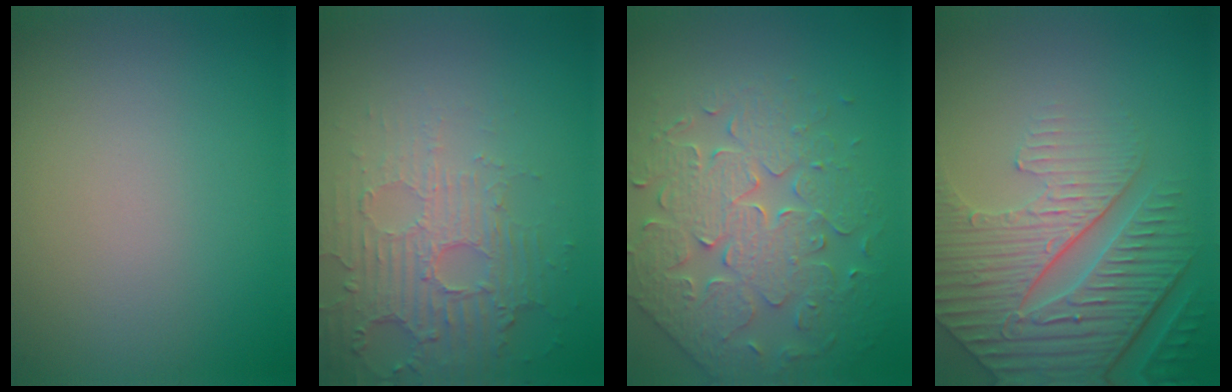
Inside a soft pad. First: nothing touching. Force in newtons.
{"total": 4.6, "press": 3.4, "slide": 3.2}
{"total": 5.1, "press": 4.9, "slide": 1.3}
{"total": 6.6, "press": 5.5, "slide": 3.7}